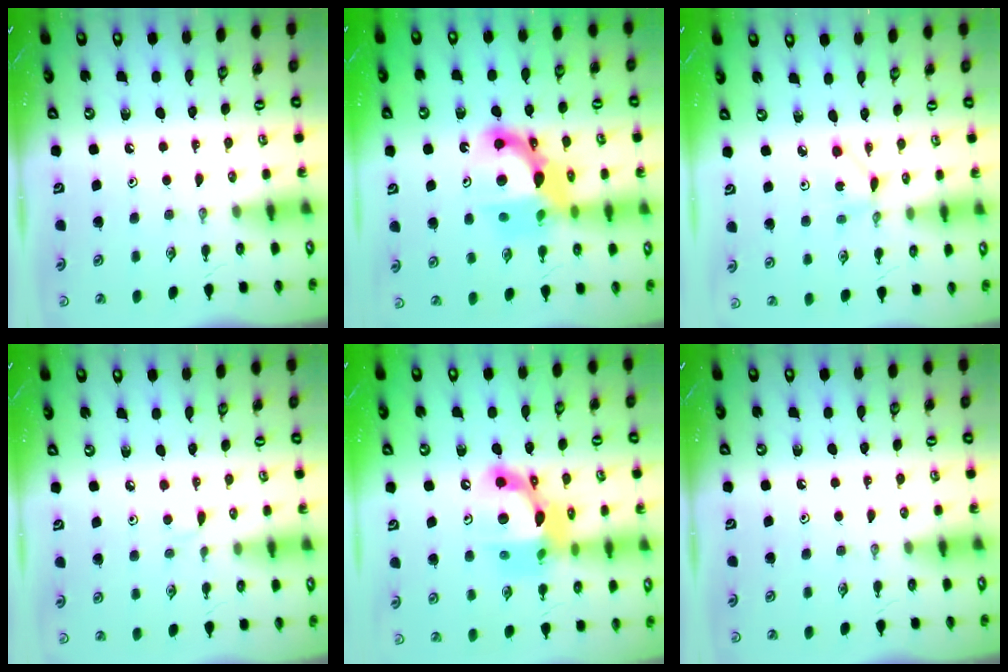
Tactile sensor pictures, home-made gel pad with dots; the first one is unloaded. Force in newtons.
{"total": 13.3, "press": 13.1, "slide": 2.8}
{"total": 2.0, "press": 1.9, "slide": 0.2}
{"total": 3.5, "press": 3.5, "slide": 0.4}
{"total": 15.4, "press": 15.4, "slide": 1.2}
{"total": 0.0}